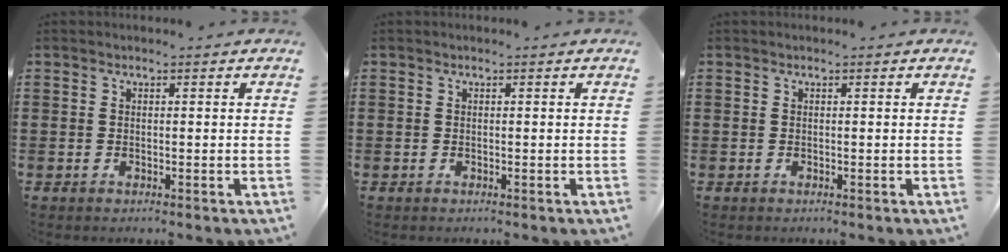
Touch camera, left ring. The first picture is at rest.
{"total": 0.0}
{"total": 0.0}